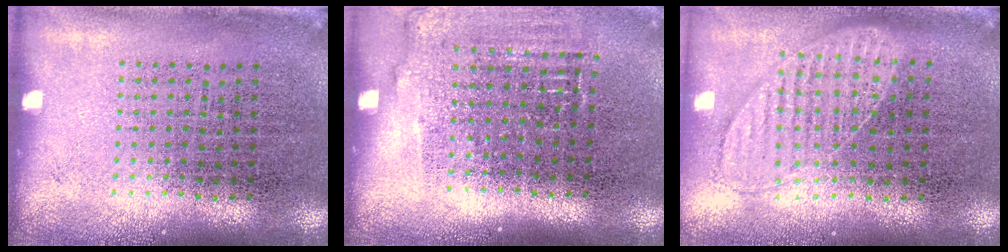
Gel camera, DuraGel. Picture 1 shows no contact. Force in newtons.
{"total": 1.1, "press": 1.1, "slide": 0.4}
{"total": 1.0, "press": 1.0, "slide": 0.1}